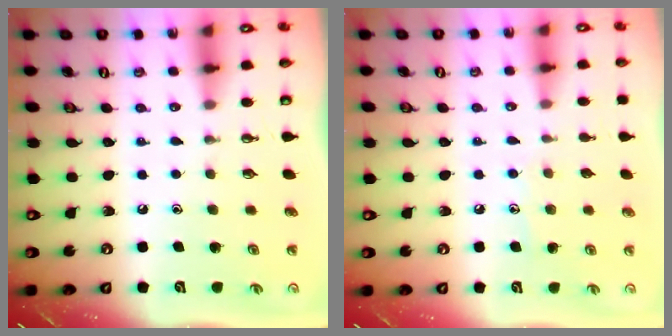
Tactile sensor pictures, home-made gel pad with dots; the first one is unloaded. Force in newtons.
{"total": 5.6, "press": 5.6, "slide": 0.0}